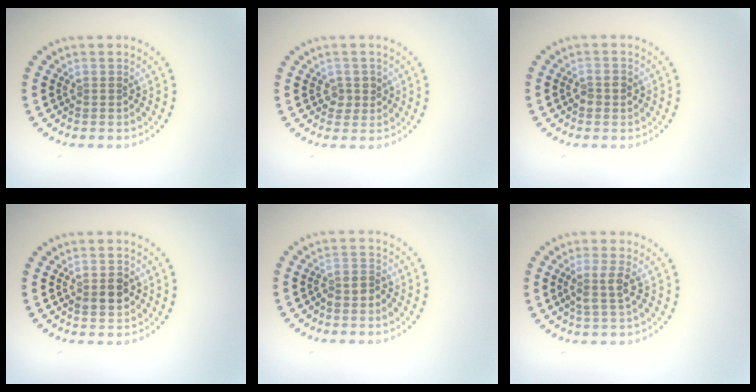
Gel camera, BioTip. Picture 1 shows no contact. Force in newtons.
{"total": 1.4, "press": 1.3, "slide": 0.5}
{"total": 1.4, "press": 1.4, "slide": 0.2}
{"total": 2.5, "press": 2.5, "slide": 0.2}
{"total": 1.5, "press": 1.2, "slide": 0.9}
{"total": 2.1, "press": 1.8, "slide": 1.1}